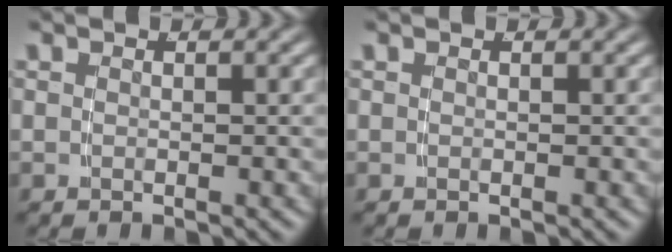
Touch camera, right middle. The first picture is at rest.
{"total": 0.0}